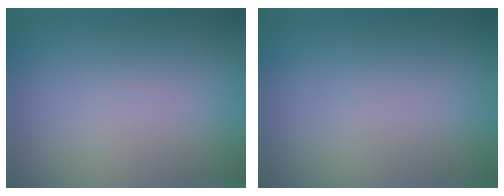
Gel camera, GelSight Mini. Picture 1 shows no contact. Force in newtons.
{"total": 0.0}